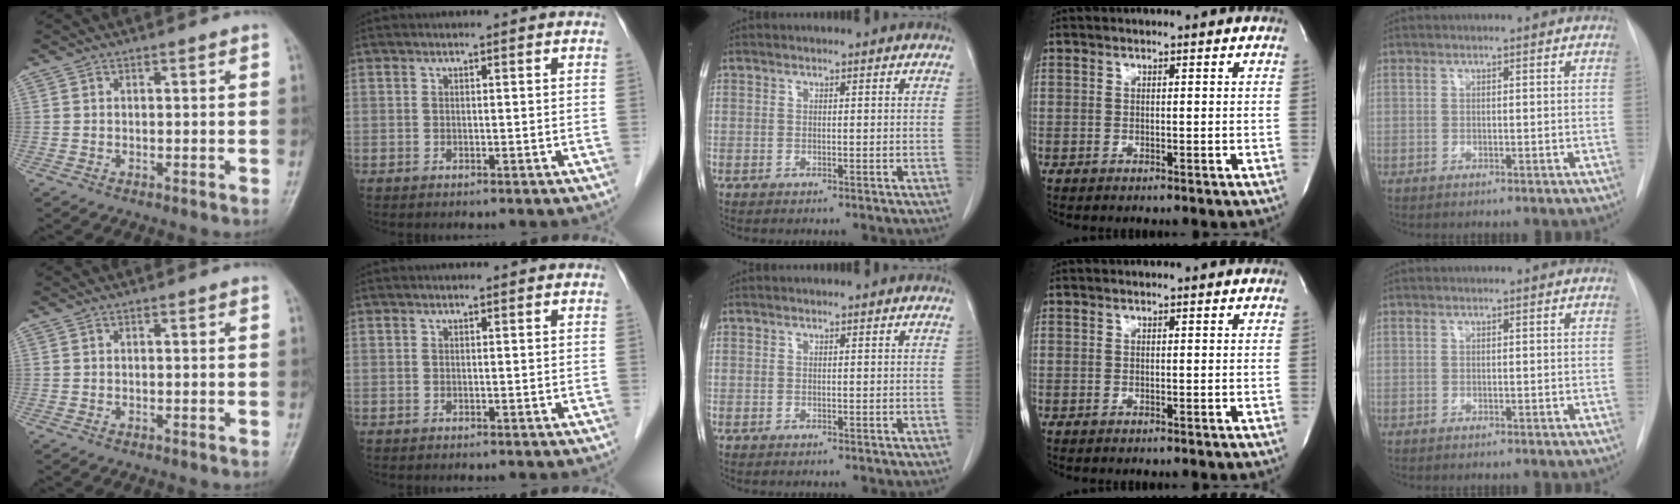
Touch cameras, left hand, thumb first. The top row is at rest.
{}